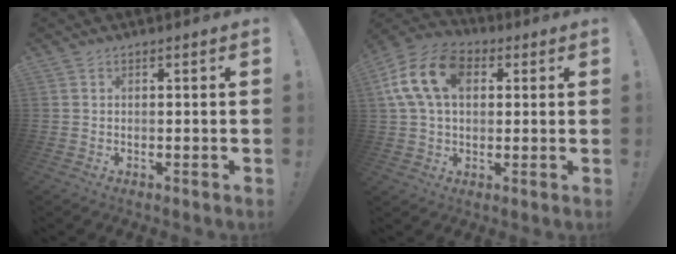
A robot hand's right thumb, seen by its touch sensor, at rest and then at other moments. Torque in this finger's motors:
{"motor_torque": [2.04, 2.27, 0.42, 0.07, 0.14]}